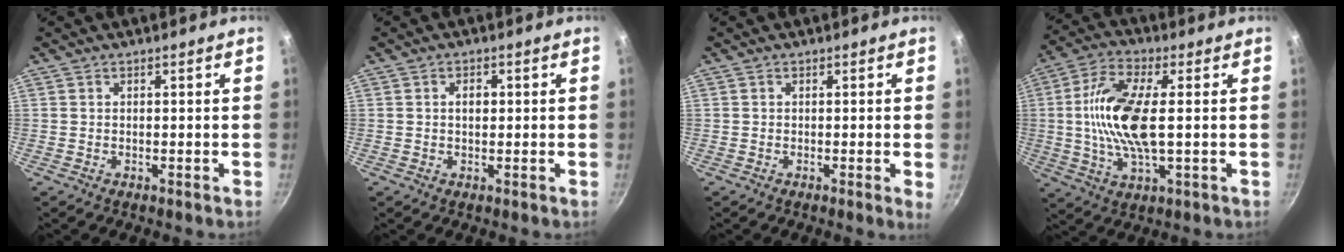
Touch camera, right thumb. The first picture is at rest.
{"total": 2.3, "force": [0.3, 1.6, 1.6], "torque": [-0.018, 0.003, 0.004]}
{"total": 2.1, "force": [-0.2, 0.0, 2.1], "torque": [-0.030, -0.006, -0.005]}
{"total": 14.3, "force": [0.8, 5.5, 13.1], "torque": [-0.263, 0.011, 0.008]}